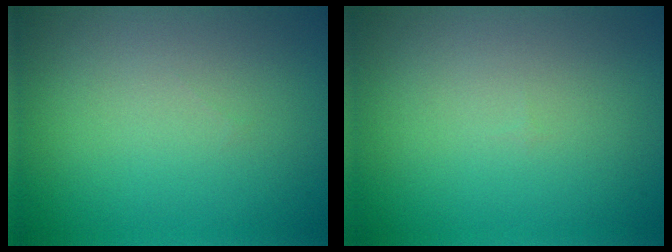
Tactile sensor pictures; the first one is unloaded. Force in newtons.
{"total": 0.0}